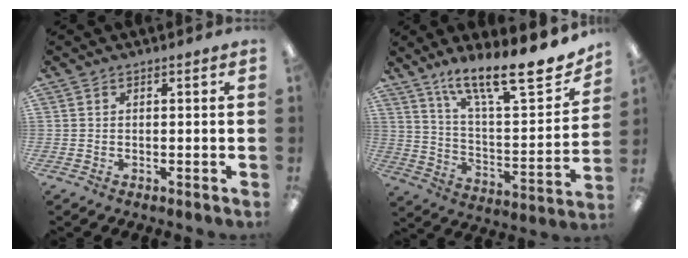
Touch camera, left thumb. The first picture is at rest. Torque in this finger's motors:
{"motor_torque": [0.40, 0.25, 1.54, -1.23, 0.29]}